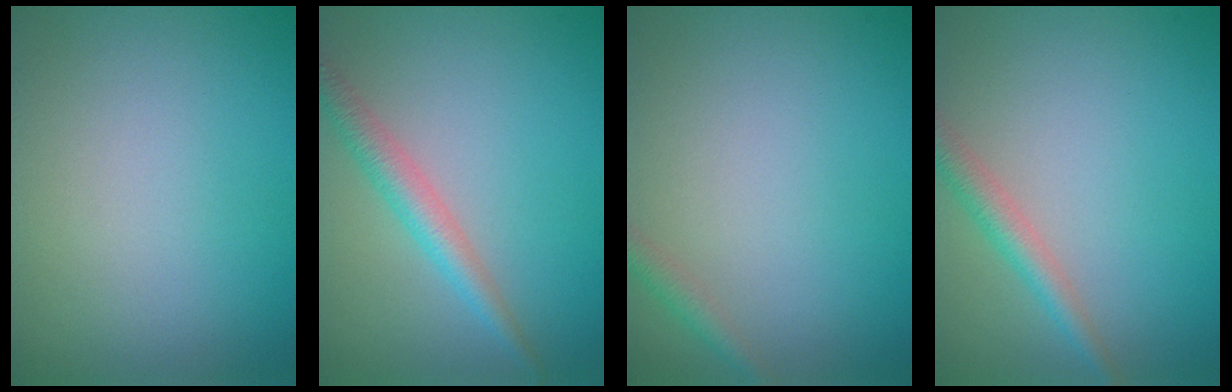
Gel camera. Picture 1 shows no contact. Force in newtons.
{"total": 2.7, "press": 2.7, "slide": 0.0}
{"total": 1.3, "press": 1.3, "slide": 0.1}
{"total": 2.5, "press": 2.5, "slide": 0.0}